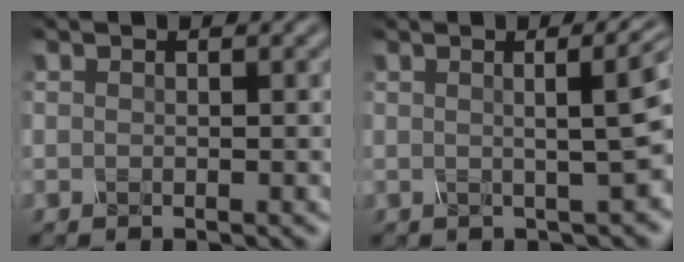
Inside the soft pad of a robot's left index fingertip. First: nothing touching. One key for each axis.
{"total": 8.4, "fx": 1.5, "fy": 3.4, "fz": 7.6, "tx": -0.025, "ty": 0.036, "tz": 0.004}